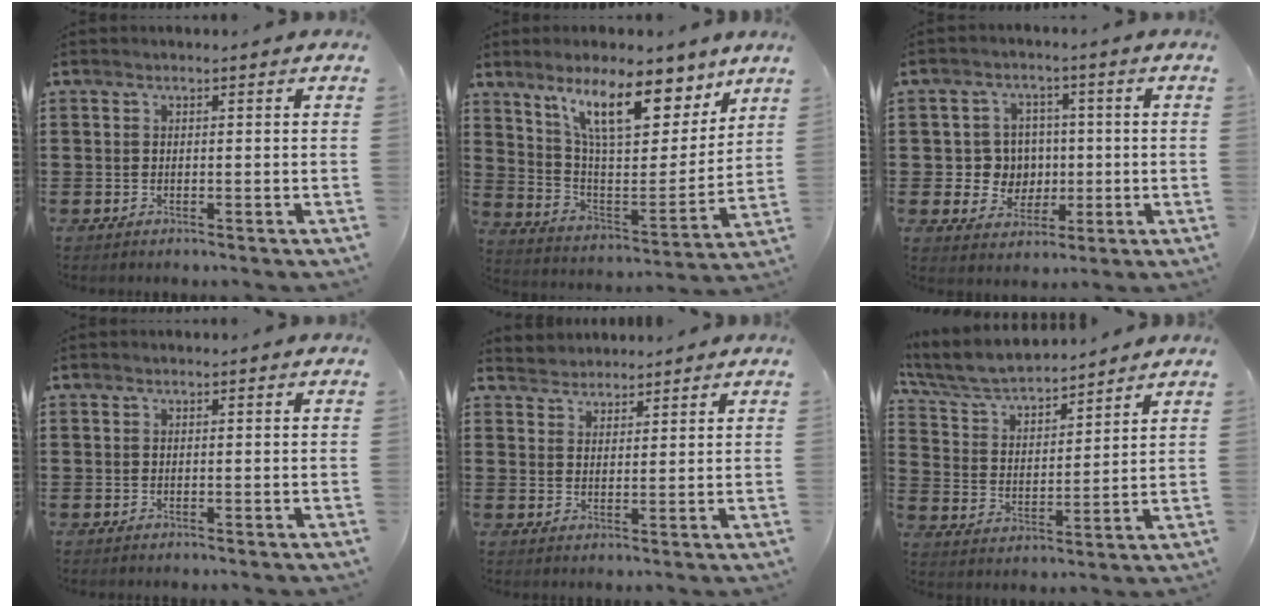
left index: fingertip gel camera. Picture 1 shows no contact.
{"total": 14.2, "force": [10.0, 4.4, 9.1], "torque": [-0.175, -0.042, 0.172]}
{"total": 5.9, "force": [0.1, 5.7, 1.4], "torque": [-0.045, 0.012, 0.003]}
{"total": 0.0}
{"total": 3.0, "force": [2.8, 0.9, -0.6], "torque": [0.001, 0.000, 0.053]}
{"total": 6.3, "force": [5.8, 1.0, 2.1], "torque": [-0.068, -0.034, 0.098]}